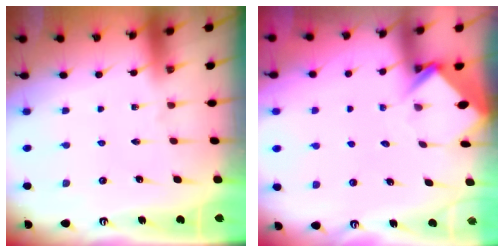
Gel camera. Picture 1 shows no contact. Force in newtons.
{"total": 3.8, "press": 3.8, "slide": 0.3}